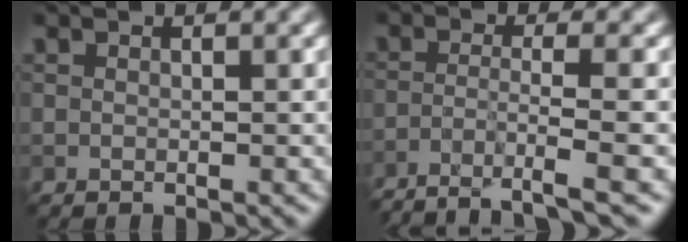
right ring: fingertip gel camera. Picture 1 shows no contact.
{"total": 5.0, "force": [-3.5, 0.6, 3.6], "torque": [-0.052, 0.000, -0.071]}